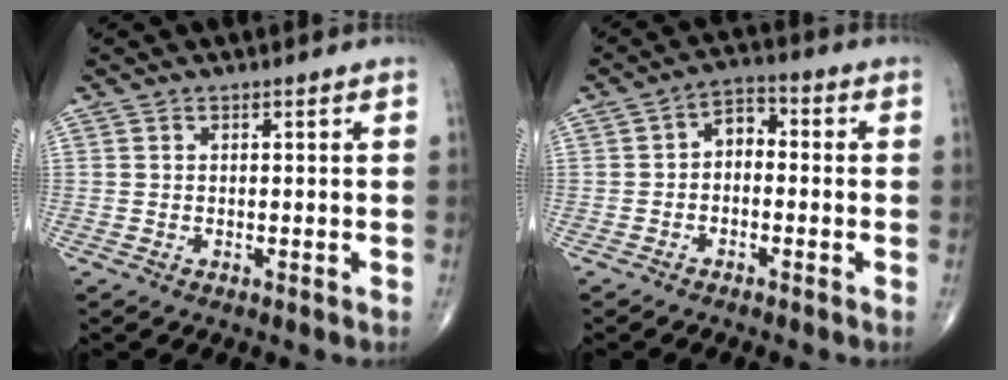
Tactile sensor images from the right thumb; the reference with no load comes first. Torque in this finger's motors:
{"motor_torque": [0.07, -0.11, 0.41, -0.02, 0.00]}